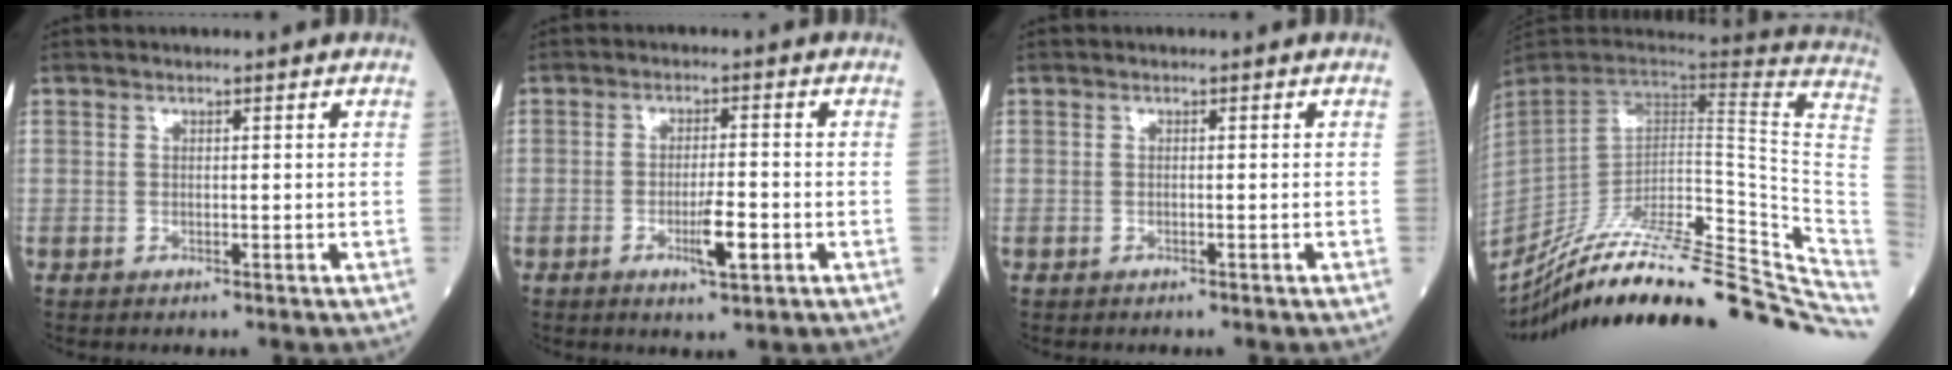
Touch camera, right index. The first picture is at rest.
{"total": 4.7, "force": [-1.8, 0.6, 4.3], "torque": [-0.076, -0.003, -0.025]}
{"total": 0.0}
{"total": 34.4, "force": [-28.5, 6.0, 18.2], "torque": [-0.190, -0.027, -0.399]}